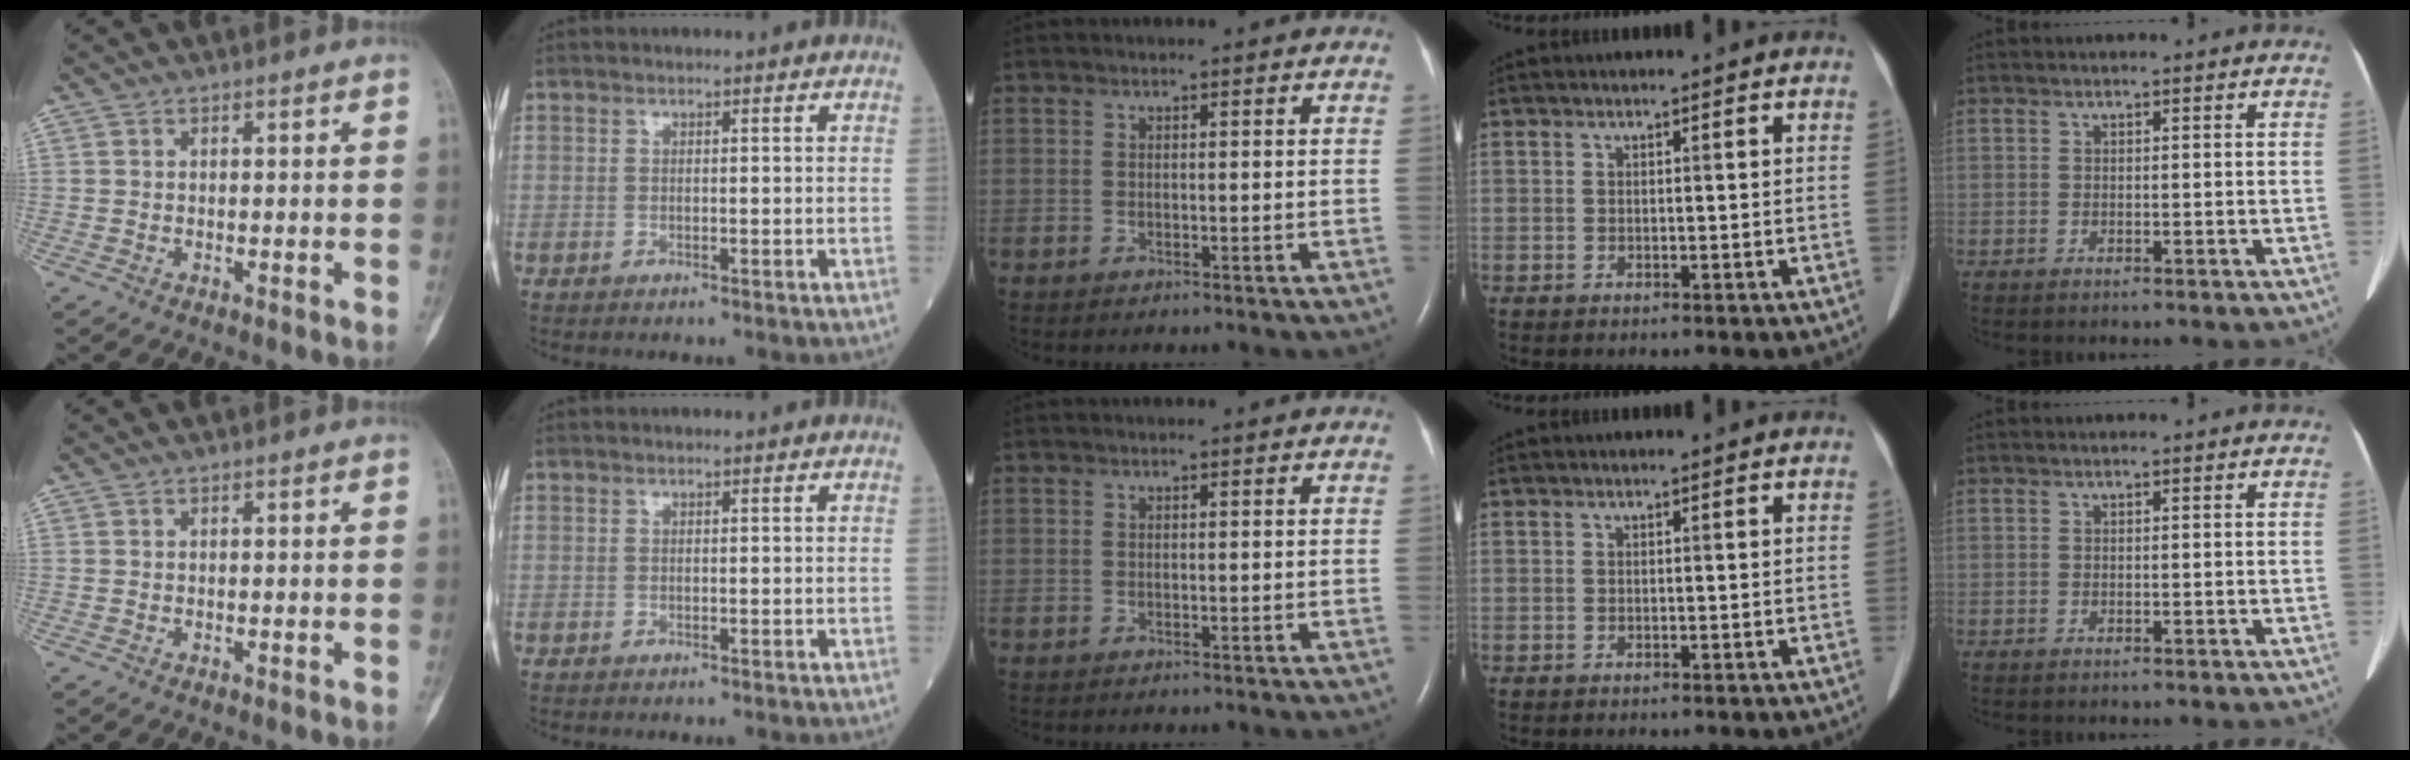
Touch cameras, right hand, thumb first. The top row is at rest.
{}